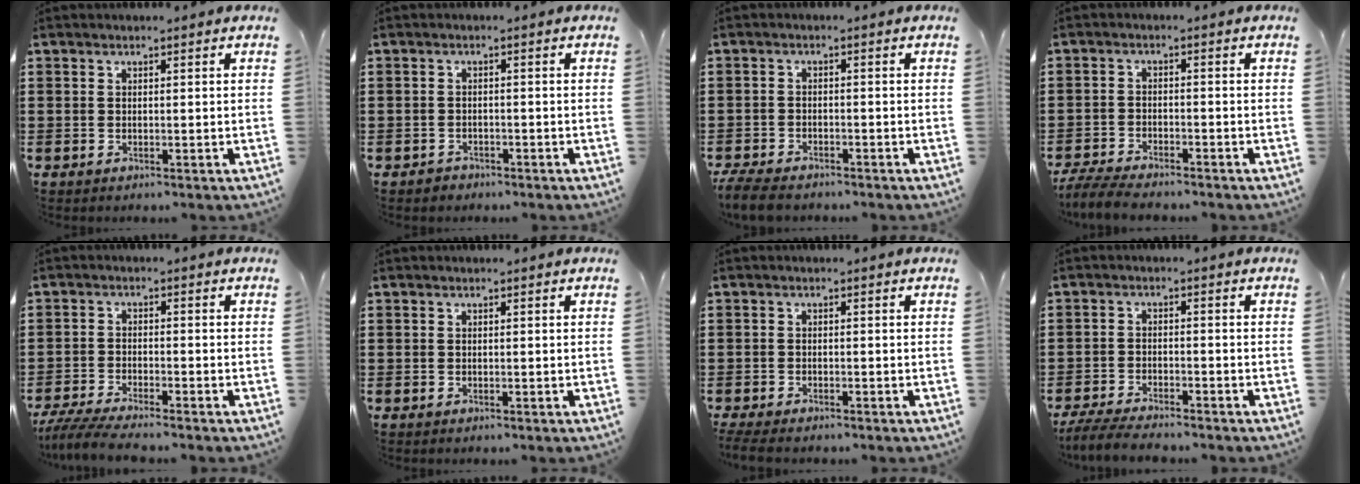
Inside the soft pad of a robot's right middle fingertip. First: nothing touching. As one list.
[{"total": 1.2, "force": [-1.1, 0.6, 0.0], "torque": [-0.005, 0.002, -0.025]}, {"total": 3.4, "force": [-3.2, 0.6, 0.9], "torque": [-0.030, -0.003, -0.069]}, {"total": 4.4, "force": [-4.2, 0.5, 1.2], "torque": [-0.040, -0.007, -0.091]}, {"total": 4.3, "force": [-3.9, 0.1, 1.8], "torque": [-0.050, -0.016, -0.081]}, {"total": 0.0}, {"total": 1.4, "force": [-1.3, 0.2, 0.4], "torque": [-0.017, -0.002, -0.029]}, {"total": 4.2, "force": [-4.0, 0.3, 1.3], "torque": [-0.034, -0.007, -0.083]}]